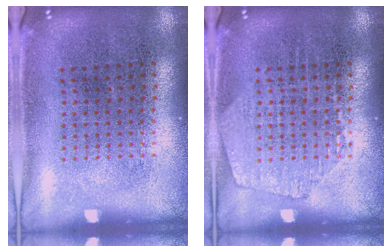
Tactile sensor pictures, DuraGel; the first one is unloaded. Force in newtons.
{"total": 1.2, "press": 1.2, "slide": 0.2}